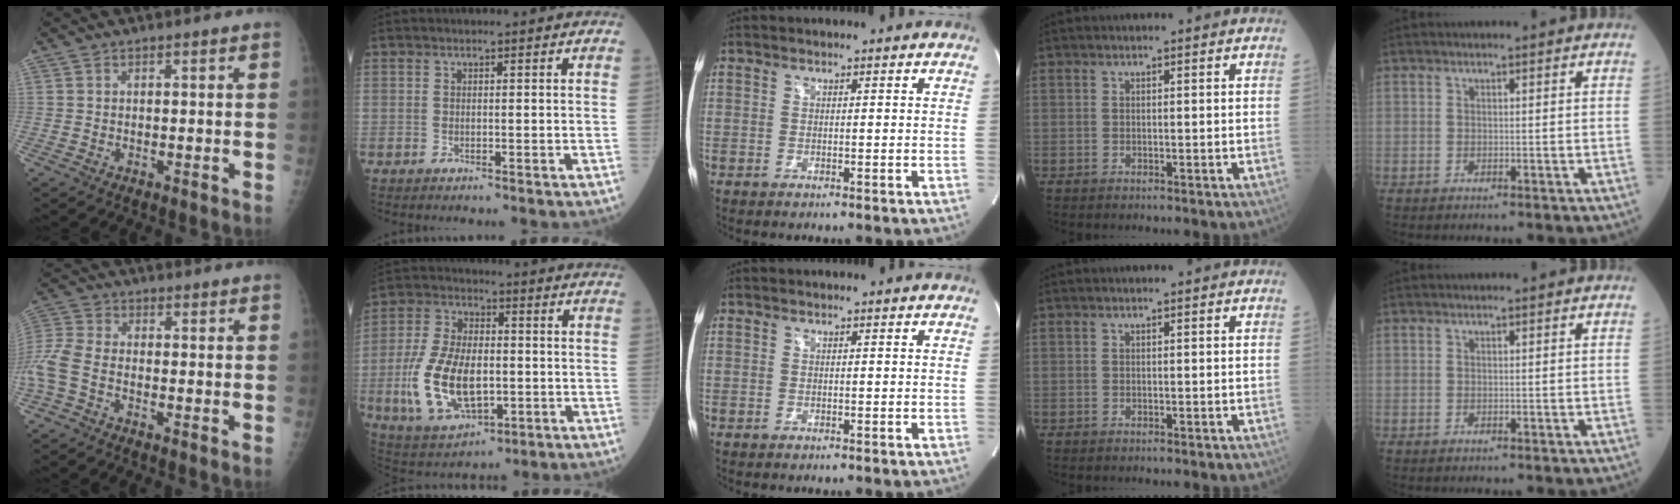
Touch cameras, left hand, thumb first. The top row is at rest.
{"thumb": {"total": 8.5, "force": [-2.8, 4.7, 6.5], "torque": [-0.166, 0.013, -0.065]}, "index": {"total": 14.4, "force": [-2.6, 7.7, 11.9], "torque": [-0.256, 0.002, -0.037]}}